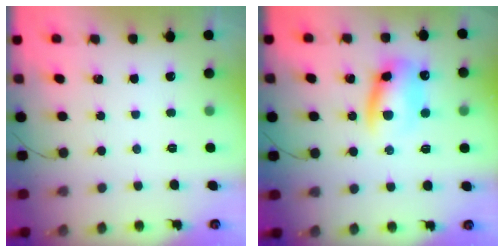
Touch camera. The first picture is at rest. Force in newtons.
{"total": 12.3, "press": 12.1, "slide": 2.0}